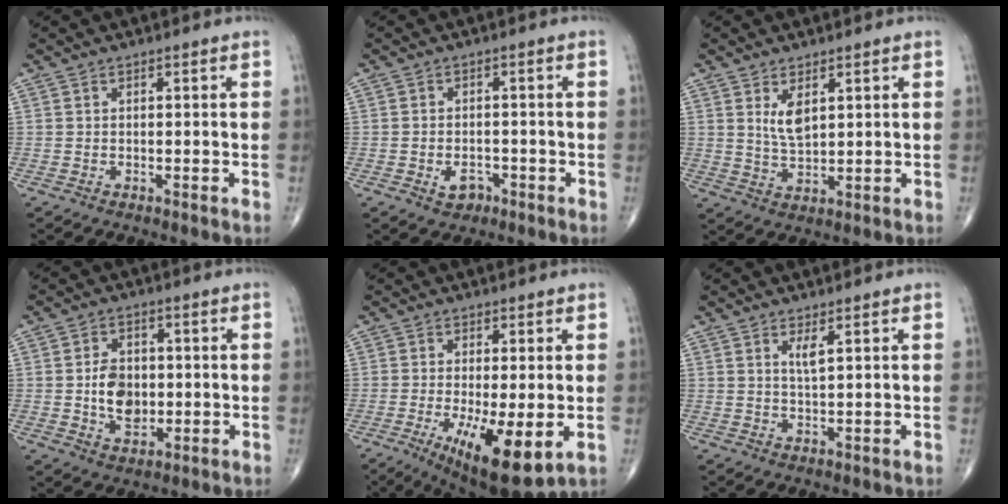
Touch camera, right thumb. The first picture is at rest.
{"total": 3.3, "force": [-1.5, 2.3, 1.8], "torque": [-0.015, 0.008, -0.019]}
{"total": 4.7, "force": [2.0, 2.1, 3.7], "torque": [-0.063, -0.019, 0.043]}
{"total": 7.8, "force": [-0.3, 5.5, 5.5], "torque": [-0.073, 0.000, -0.002]}
{"total": 12.7, "force": [-3.7, 3.8, 11.6], "torque": [-0.191, -0.025, -0.047]}
{"total": 2.3, "force": [1.2, 0.3, 2.0], "torque": [-0.043, -0.012, 0.025]}